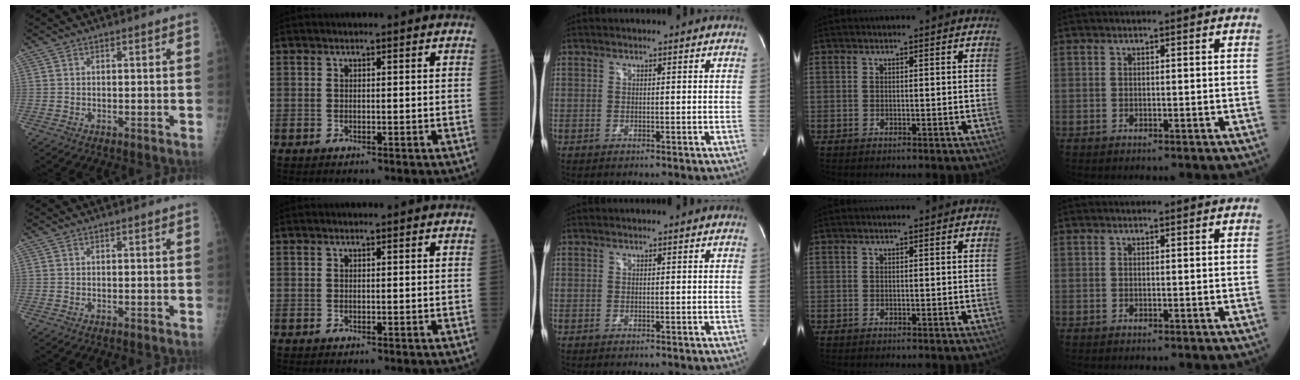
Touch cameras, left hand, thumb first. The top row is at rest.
{}